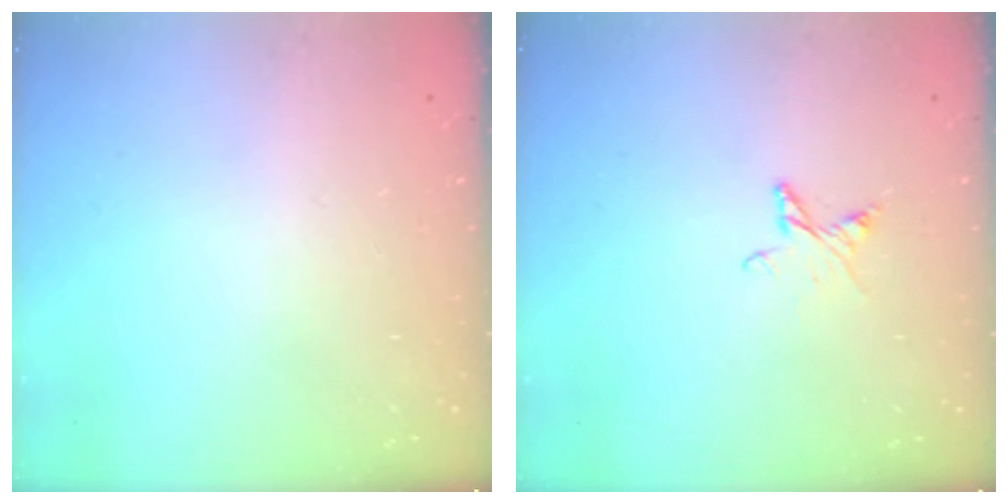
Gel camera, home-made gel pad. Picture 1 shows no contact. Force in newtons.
{"total": 4.5, "press": 4.4, "slide": 0.4}